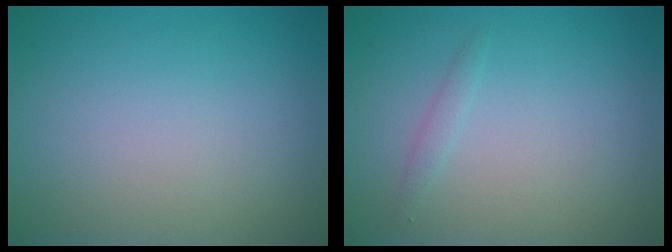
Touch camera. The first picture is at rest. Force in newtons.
{"total": 0.8, "press": 0.8, "slide": 0.1}